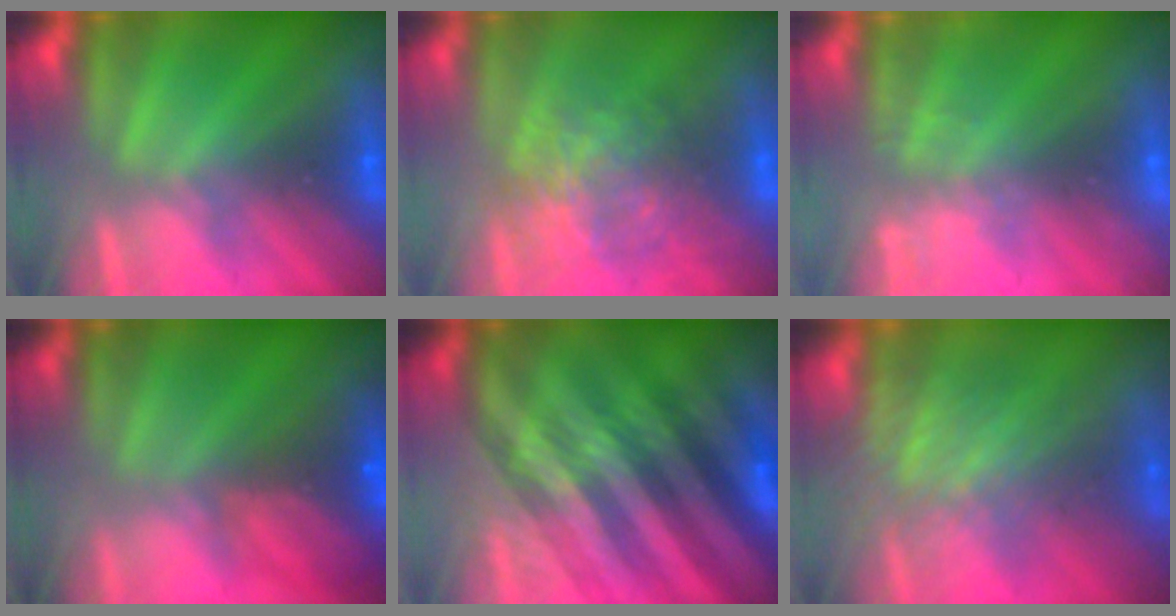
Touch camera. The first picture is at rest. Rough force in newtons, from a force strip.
{"total": 3.3}
{"total": 2.4}
{"total": 7.8}
{"total": 5.3}
{"total": 3.2}